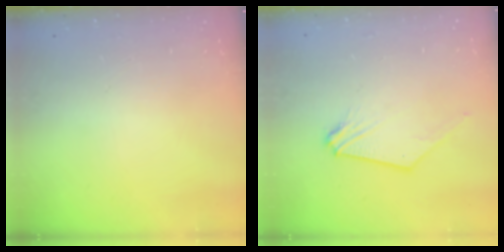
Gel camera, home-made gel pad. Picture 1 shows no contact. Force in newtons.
{"total": 0.9, "press": 0.8, "slide": 0.2}